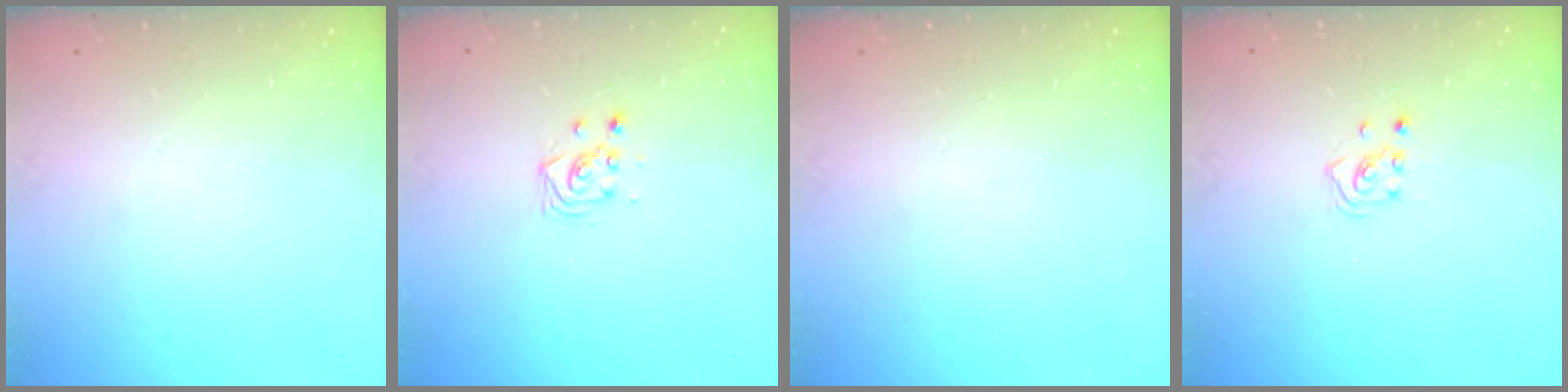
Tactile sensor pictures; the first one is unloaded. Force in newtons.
{"total": 3.5, "press": 3.5, "slide": 0.3}
{"total": 0.0}
{"total": 1.3, "press": 1.3, "slide": 0.1}